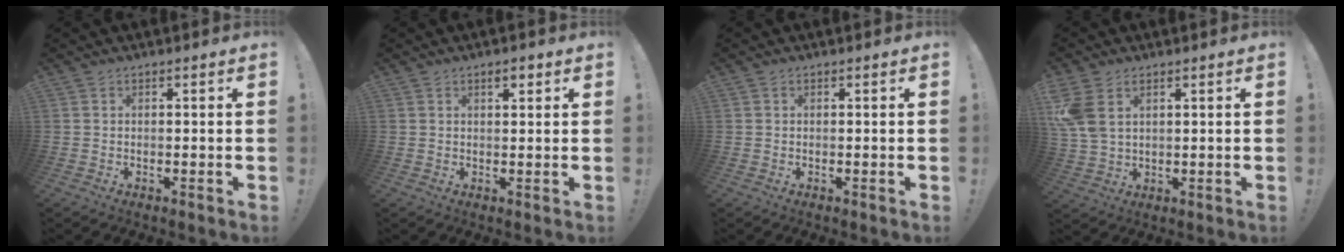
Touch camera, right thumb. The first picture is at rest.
{"total": 2.4, "force": [1.6, 0.9, 1.7], "torque": [-0.022, -0.003, 0.025]}
{"total": 0.0}
{"total": 7.8, "force": [3.5, 4.8, 5.1], "torque": [-0.102, -0.012, 0.072]}